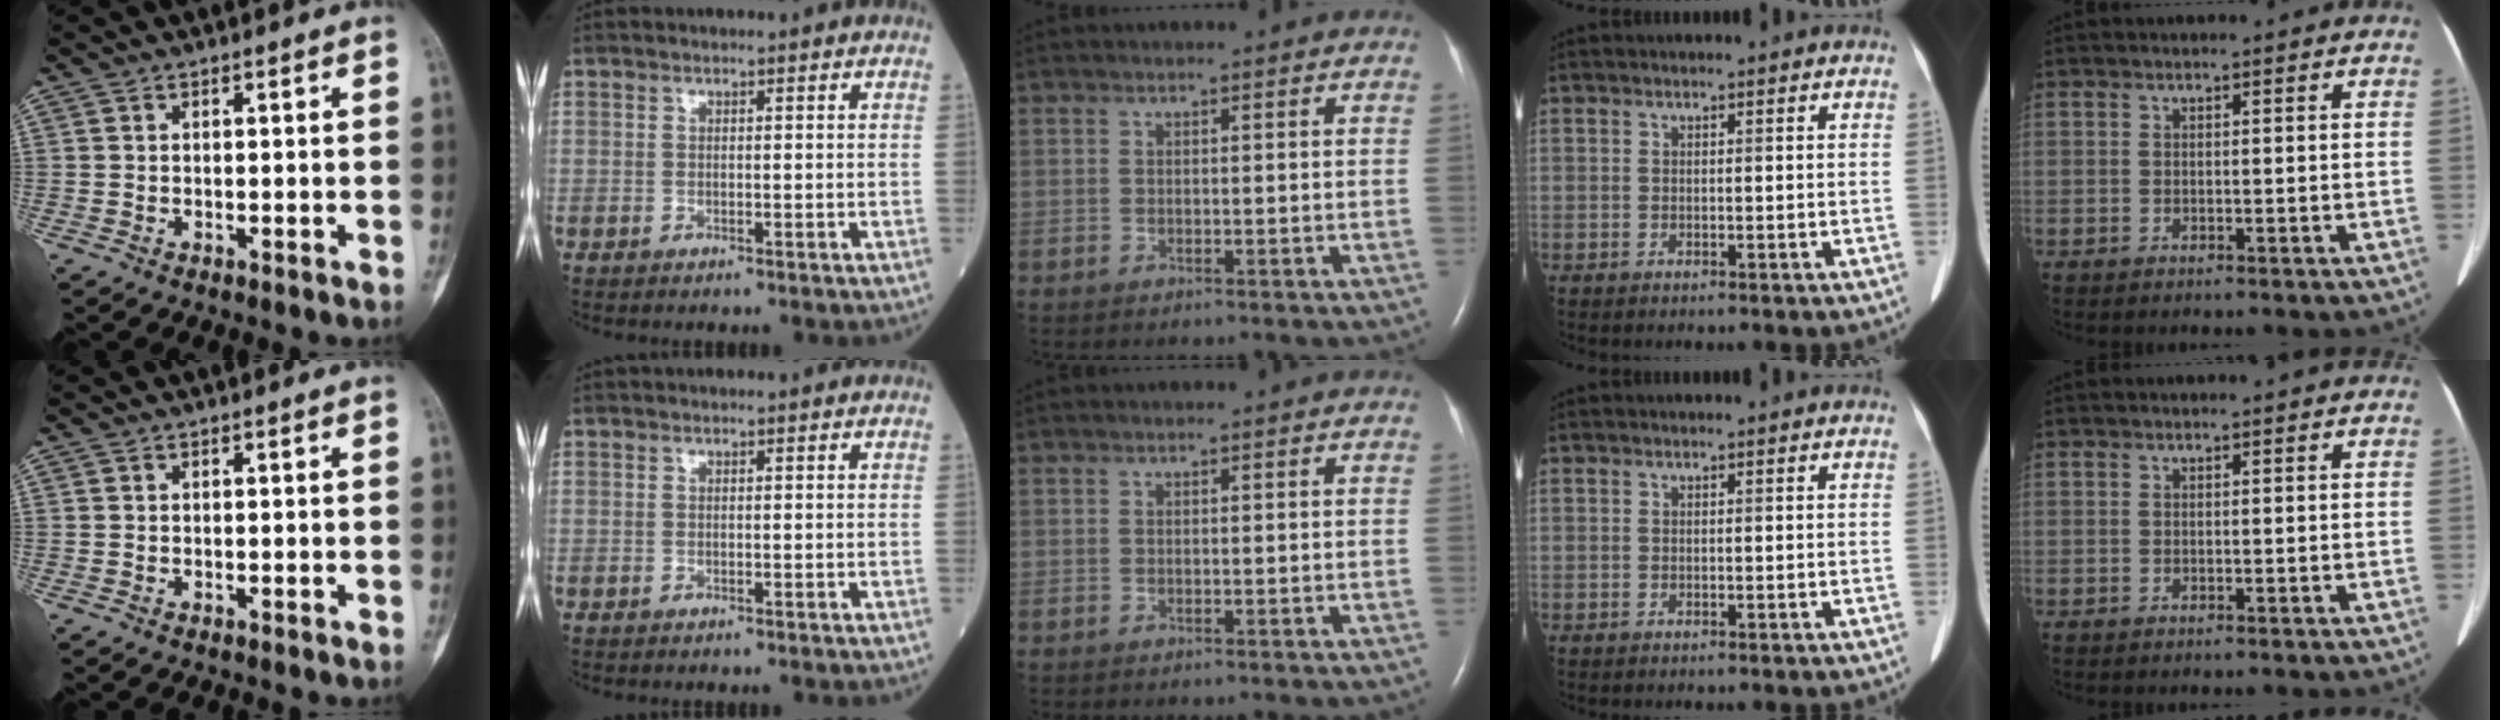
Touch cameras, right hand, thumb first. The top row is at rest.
{}